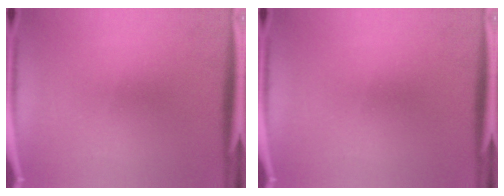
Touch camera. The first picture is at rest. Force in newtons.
{"total": 0.0}